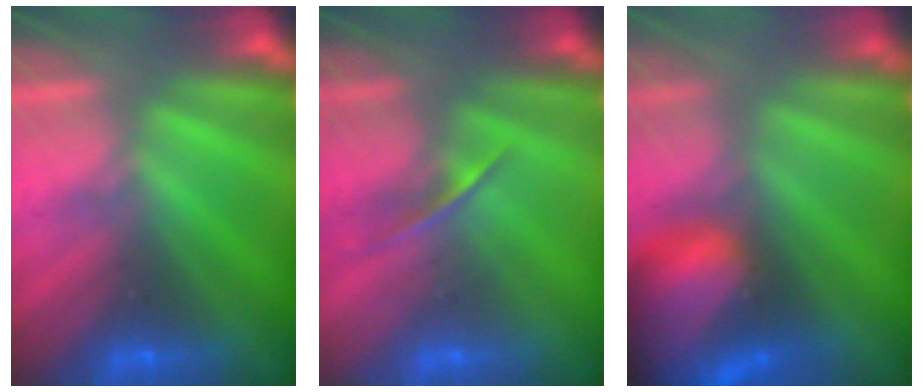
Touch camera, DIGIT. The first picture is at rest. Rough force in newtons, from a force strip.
{"total": 1.3}
{"total": 11.8}